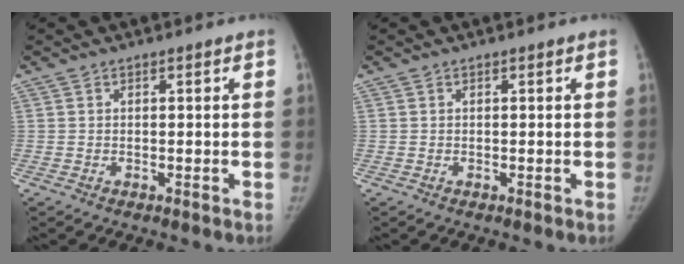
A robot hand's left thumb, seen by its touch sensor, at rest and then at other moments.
{"total": 0.0}